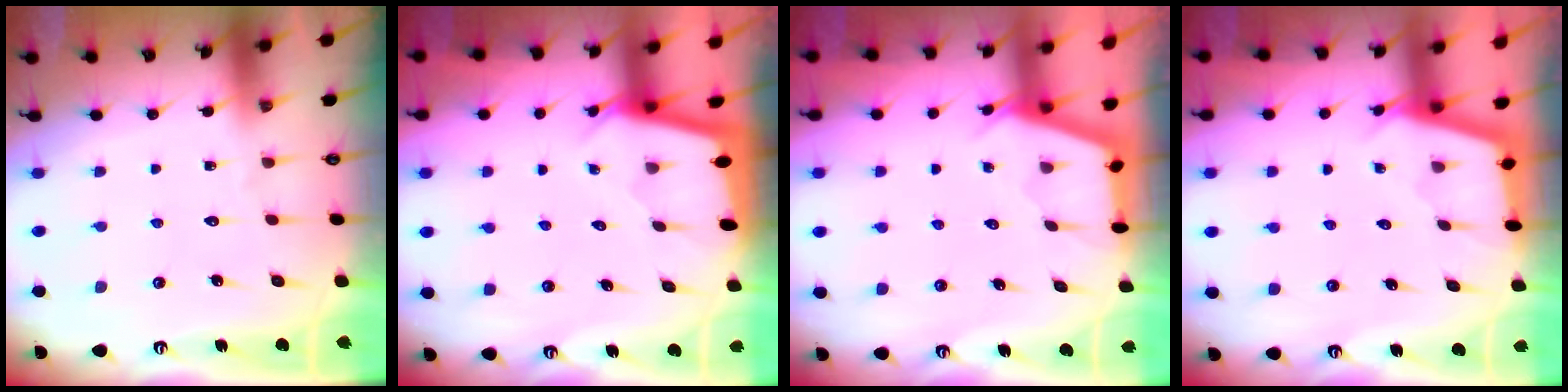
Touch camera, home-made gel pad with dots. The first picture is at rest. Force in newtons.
{"total": 2.0, "press": 2.0, "slide": 0.1}
{"total": 2.9, "press": 2.9, "slide": 0.3}
{"total": 2.4, "press": 2.4, "slide": 0.1}